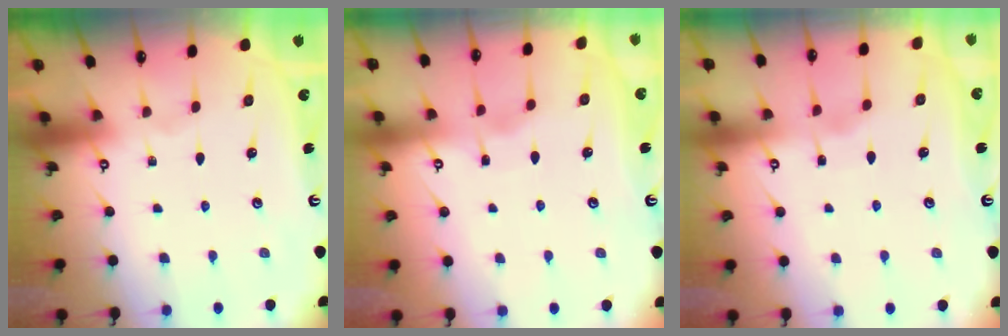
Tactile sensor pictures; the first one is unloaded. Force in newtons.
{"total": 2.6, "press": 2.6, "slide": 0.3}
{"total": 2.6, "press": 2.6, "slide": 0.4}